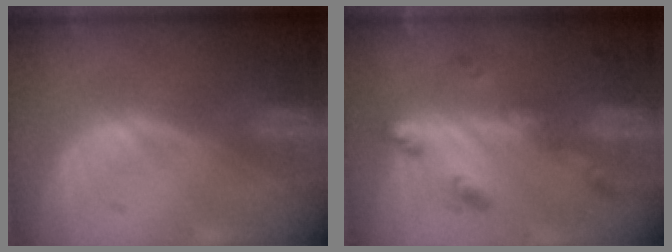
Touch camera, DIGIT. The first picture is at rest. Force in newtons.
{"total": 6.6, "press": 5.8, "slide": 3.2}